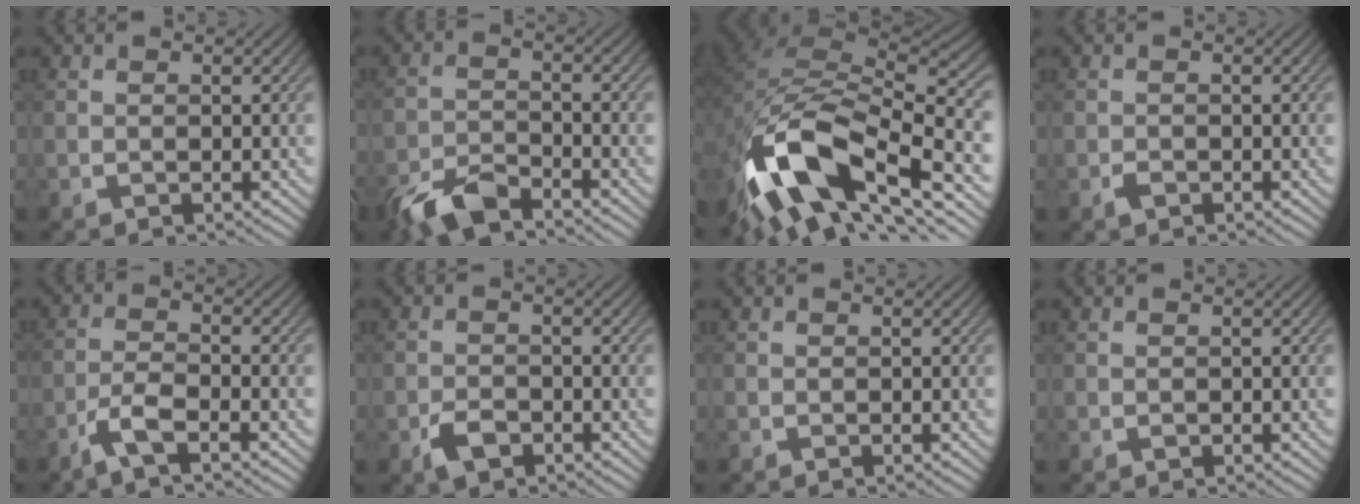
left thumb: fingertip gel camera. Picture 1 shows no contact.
{"total": 6.0, "force": [-5.0, 1.6, 2.9], "torque": [-0.061, -0.004, -0.104]}
{"total": 16.1, "force": [-8.3, 7.3, 11.8], "torque": [-0.259, -0.003, -0.161]}
{"total": 1.1, "force": [-0.7, 0.6, 0.6], "torque": [-0.012, -0.001, -0.014]}
{"total": 4.7, "force": [-3.1, 0.8, 3.4], "torque": [-0.073, 0.000, -0.074]}
{"total": 3.0, "force": [-1.9, 1.6, 1.7], "torque": [-0.036, -0.002, -0.039]}
{"total": 0.0}
{"total": 0.0}